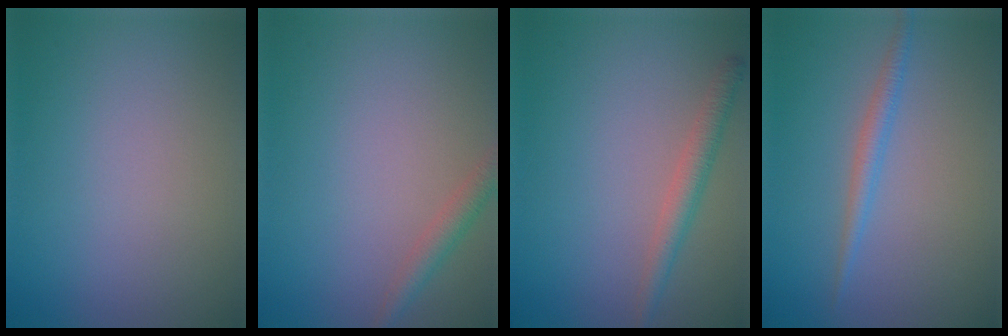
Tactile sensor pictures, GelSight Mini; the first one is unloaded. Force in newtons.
{"total": 1.8, "press": 1.8, "slide": 0.1}
{"total": 2.3, "press": 2.3, "slide": 0.1}
{"total": 1.7, "press": 1.7, "slide": 0.1}